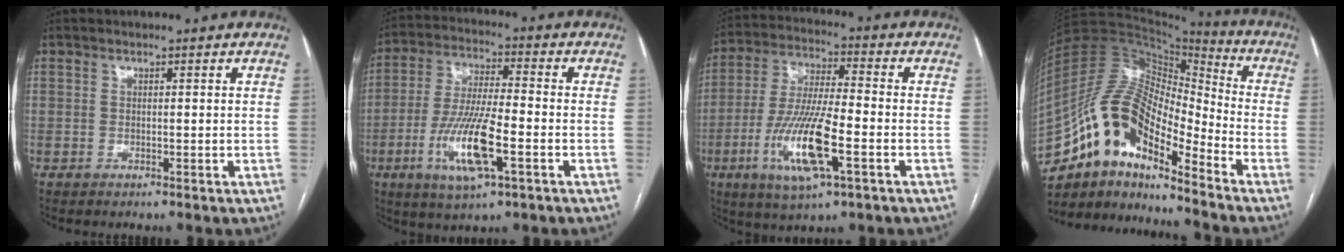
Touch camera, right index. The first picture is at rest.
{"total": 12.8, "force": [-4.4, 2.2, 11.8], "torque": [-0.239, -0.013, -0.079]}
{"total": 14.3, "force": [-5.0, 2.4, 13.2], "torque": [-0.271, -0.014, -0.088]}
{"total": 16.1, "force": [-10.8, 5.1, 10.9], "torque": [-0.201, 0.043, -0.192]}